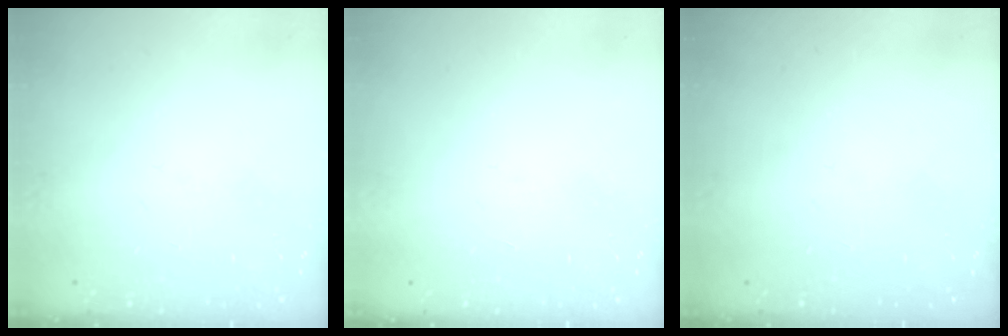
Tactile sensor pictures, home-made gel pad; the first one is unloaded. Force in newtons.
{"total": 1.7, "press": 1.7, "slide": 0.1}
{"total": 0.0}